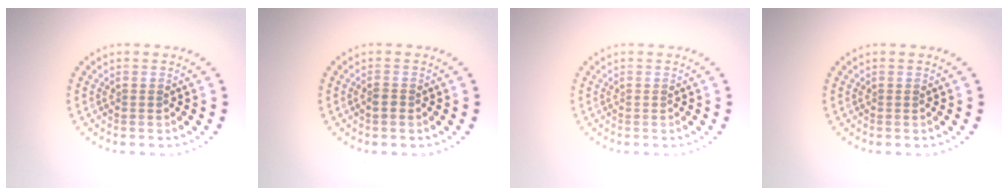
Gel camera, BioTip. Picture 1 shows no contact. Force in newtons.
{"total": 1.0, "press": 0.8, "slide": 0.5}
{"total": 0.0}
{"total": 0.0}